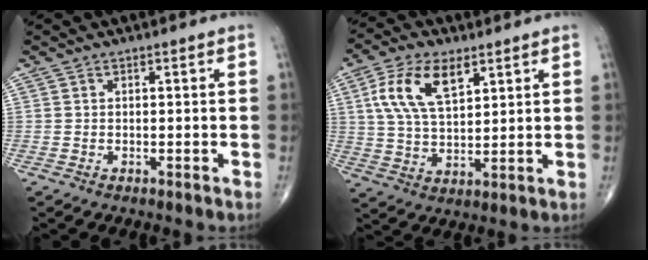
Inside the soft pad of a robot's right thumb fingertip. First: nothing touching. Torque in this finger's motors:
{"motor_torque": [0.15, 0.47, 0.29, -0.24, 0.08]}